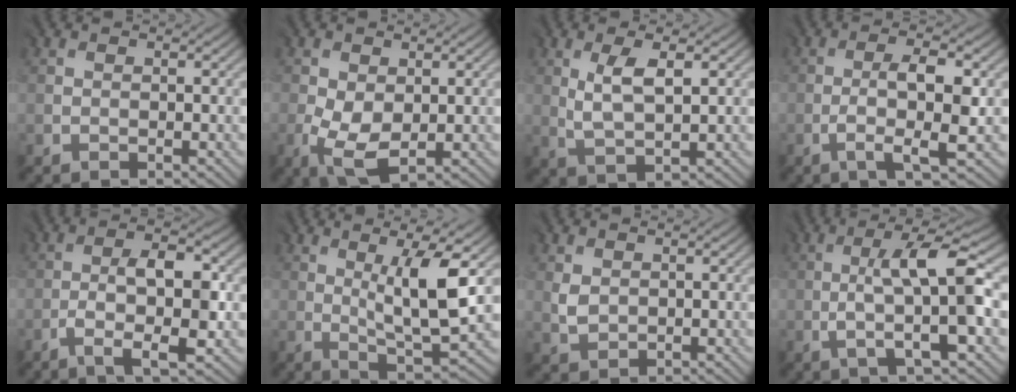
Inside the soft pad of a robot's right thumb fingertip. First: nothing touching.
{"total": 5.3, "force": [-1.0, 3.3, 4.1], "torque": [-0.105, -0.014, -0.016]}
{"total": 4.3, "force": [1.5, 1.4, 3.8], "torque": [-0.081, -0.004, 0.035]}
{"total": 5.5, "force": [-1.2, 1.0, 5.3], "torque": [-0.093, 0.005, -0.021]}
{"total": 7.0, "force": [-2.2, 1.9, 6.3], "torque": [-0.108, 0.005, -0.038]}
{"total": 8.9, "force": [1.7, 1.7, 8.5], "torque": [-0.146, -0.001, 0.034]}
{"total": 1.9, "force": [0.6, 1.6, 0.8], "torque": [-0.023, -0.004, 0.014]}
{"total": 8.2, "force": [-0.3, 1.4, 8.1], "torque": [-0.132, 0.018, -0.008]}